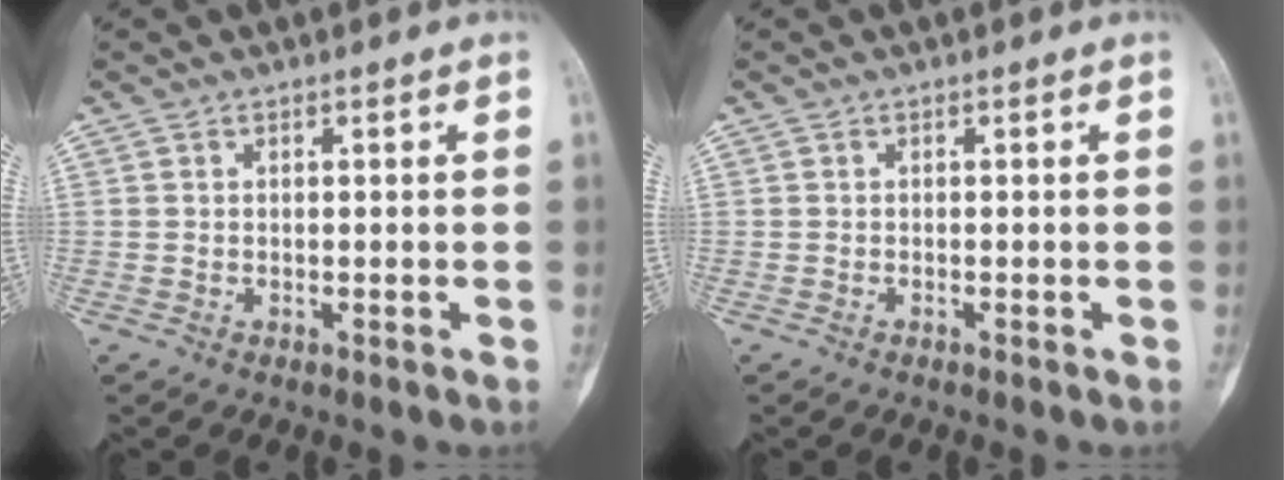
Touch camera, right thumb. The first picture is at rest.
{"total": 0.0}